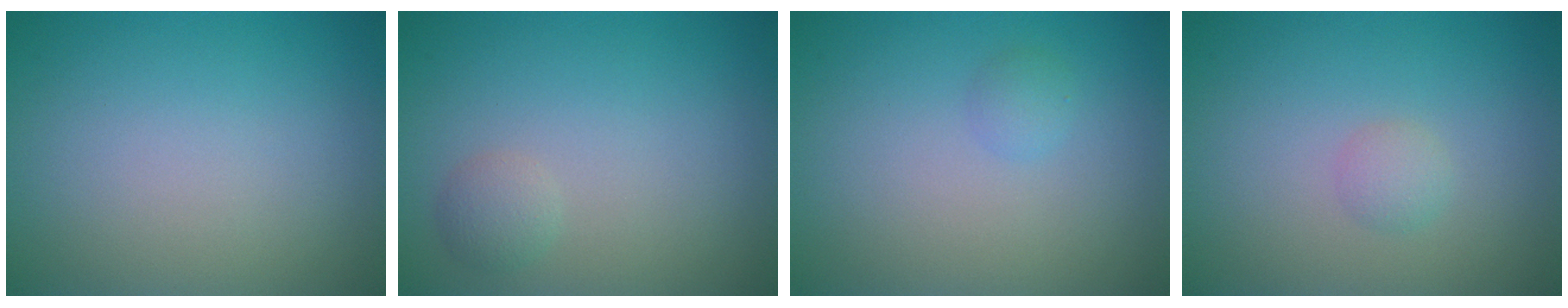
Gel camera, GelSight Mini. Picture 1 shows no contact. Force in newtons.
{"total": 1.3, "press": 1.3, "slide": 0.0}
{"total": 0.9, "press": 0.9, "slide": 0.1}
{"total": 1.2, "press": 1.2, "slide": 0.0}